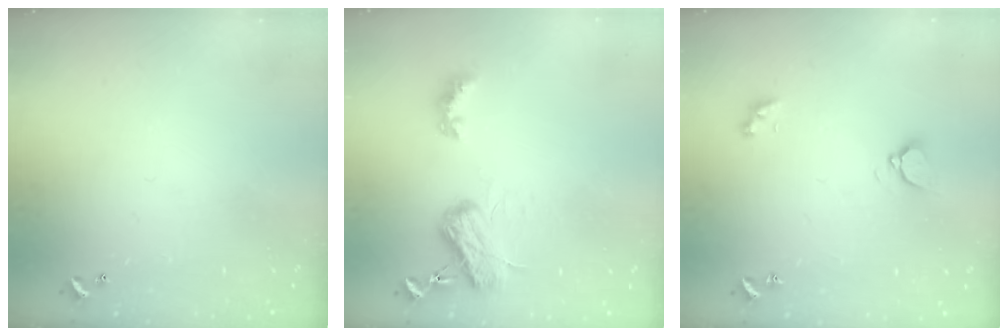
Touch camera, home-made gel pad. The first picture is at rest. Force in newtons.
{"total": 5.3, "press": 5.2, "slide": 0.8}
{"total": 3.4, "press": 3.3, "slide": 0.4}